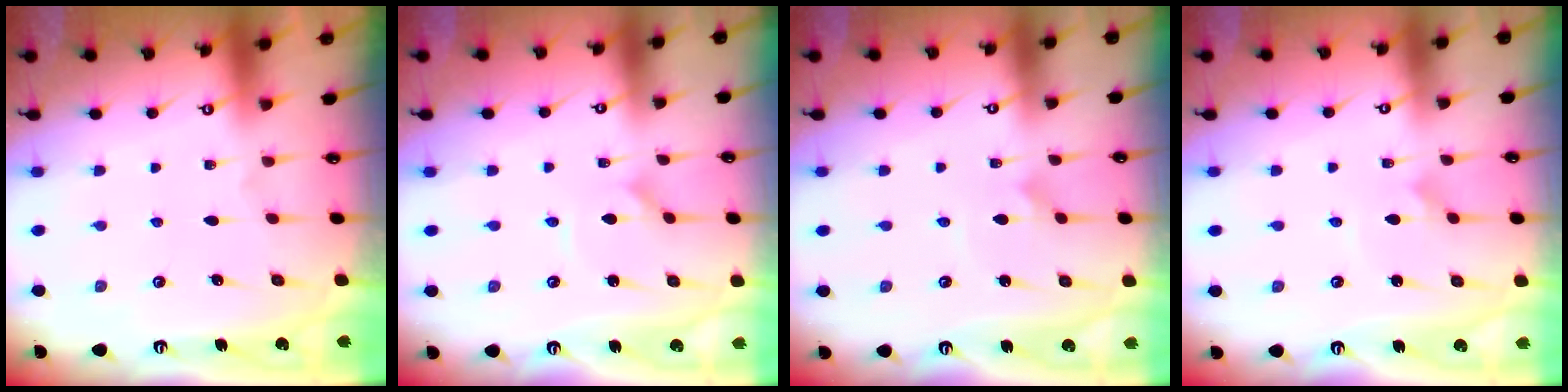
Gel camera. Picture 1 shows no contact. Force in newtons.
{"total": 1.2, "press": 1.2, "slide": 0.2}
{"total": 2.3, "press": 2.3, "slide": 0.1}
{"total": 2.3, "press": 2.3, "slide": 0.1}